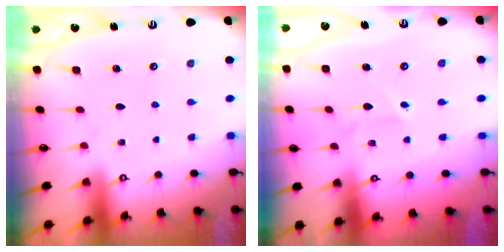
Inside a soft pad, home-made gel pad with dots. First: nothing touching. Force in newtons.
{"total": 3.7, "press": 3.7, "slide": 0.3}